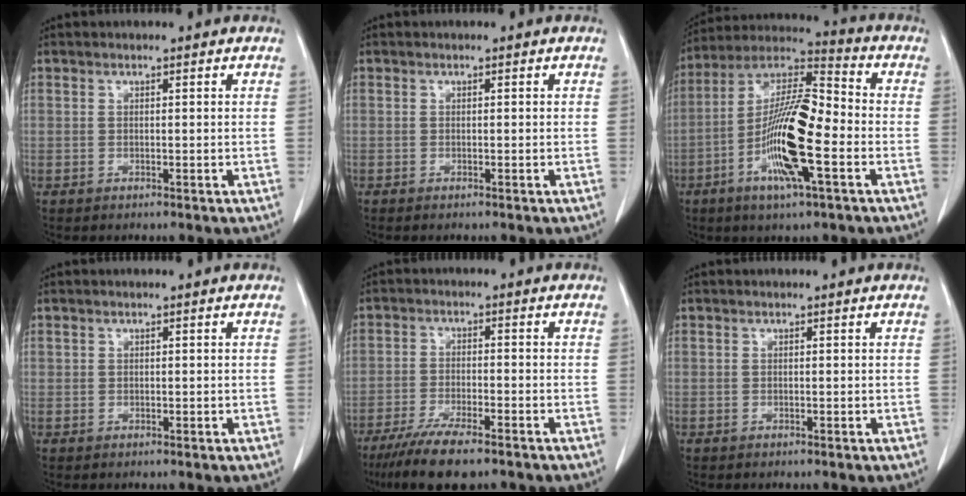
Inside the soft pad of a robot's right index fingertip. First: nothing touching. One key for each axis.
{"total": 0.0}
{"total": 15.9, "fx": -4.4, "fy": 2.5, "fz": 15.1, "tx": -0.289, "ty": 0.002, "tz": -0.083}
{"total": 0.5, "fx": 0.2, "fy": 0.5, "fz": 0.2, "tx": 0.002, "ty": 0.002, "tz": 0.002}
{"total": 9.3, "fx": -6.9, "fy": 1.6, "fz": 6.0, "tx": -0.101, "ty": -0.019, "tz": -0.112}
{"total": 0.0}